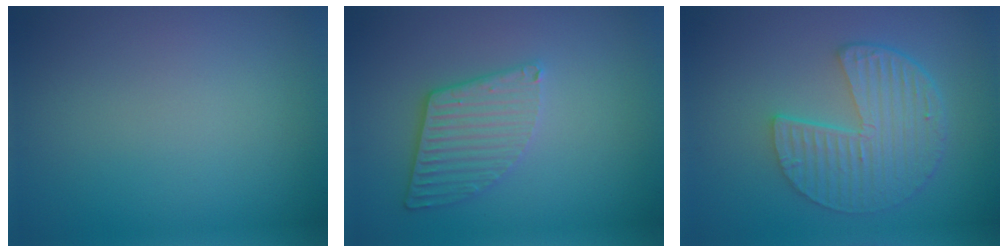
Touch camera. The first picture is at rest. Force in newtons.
{"total": 3.2, "press": 3.0, "slide": 0.9}
{"total": 5.8, "press": 4.2, "slide": 3.9}